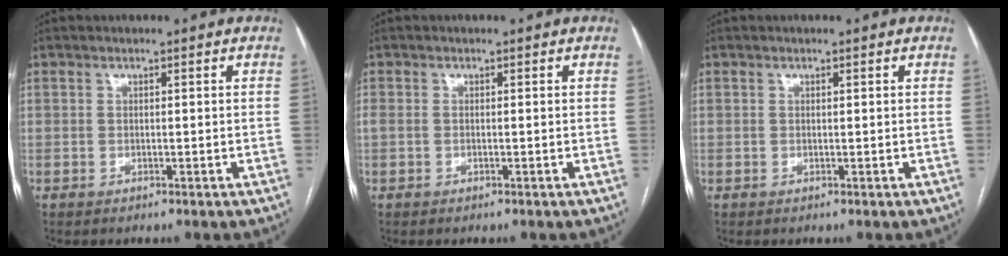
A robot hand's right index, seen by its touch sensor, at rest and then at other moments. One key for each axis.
{"total": 1.1, "fx": -0.1, "fy": 0.6, "fz": 0.9, "tx": -0.030, "ty": 0.010, "tz": 0.003}
{"total": 0.0}